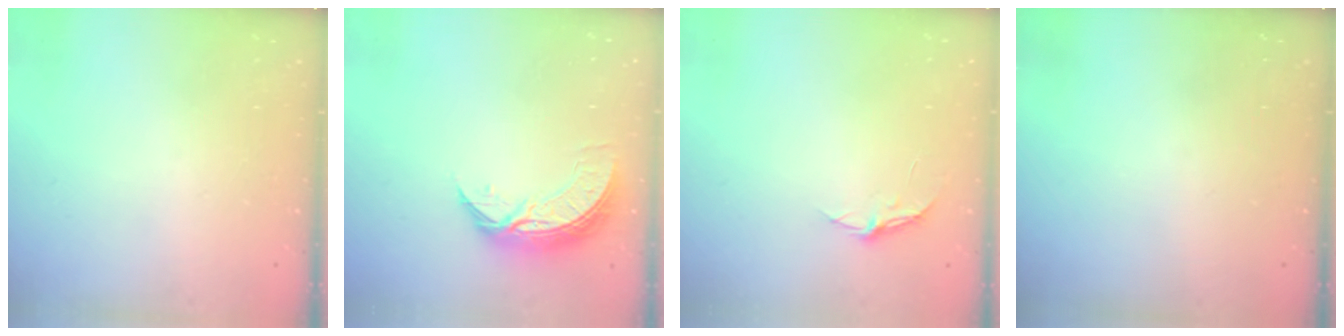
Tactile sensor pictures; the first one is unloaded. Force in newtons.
{"total": 8.0, "press": 8.0, "slide": 0.7}
{"total": 3.8, "press": 3.8, "slide": 0.3}
{"total": 0.0}